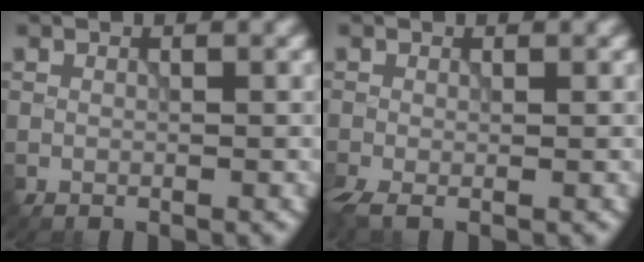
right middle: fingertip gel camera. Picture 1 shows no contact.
{"total": 2.6, "force": [-1.4, 0.7, 2.1], "torque": [-0.049, -0.012, -0.031]}